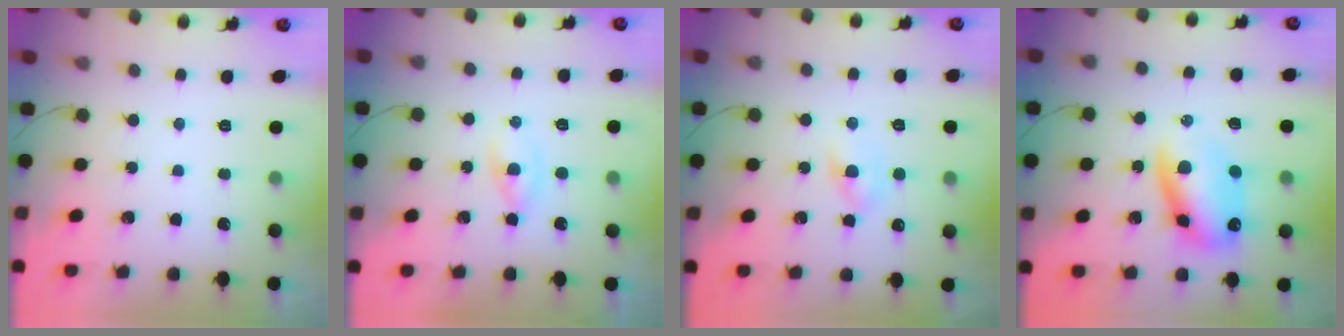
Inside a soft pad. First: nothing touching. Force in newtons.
{"total": 1.5, "press": 1.3, "slide": 0.8}
{"total": 3.3, "press": 3.1, "slide": 1.3}
{"total": 12.4, "press": 12.0, "slide": 3.1}